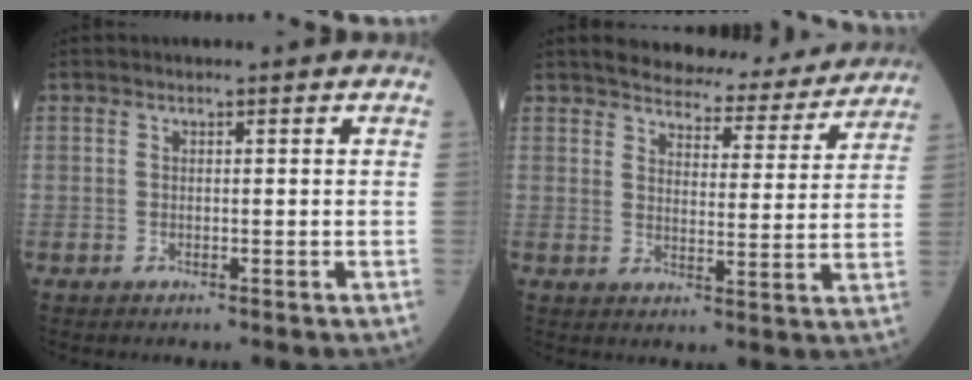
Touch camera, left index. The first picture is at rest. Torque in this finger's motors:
{"motor_torque": [0.92, -1.21, 0.36, 0.07]}